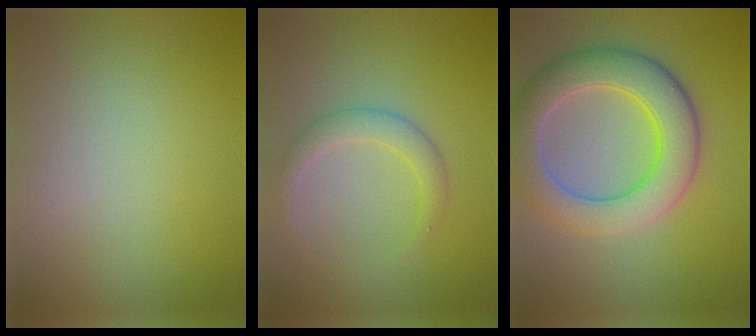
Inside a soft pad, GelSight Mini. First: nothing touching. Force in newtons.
{"total": 2.2, "press": 2.2, "slide": 0.1}
{"total": 7.2, "press": 7.1, "slide": 0.6}